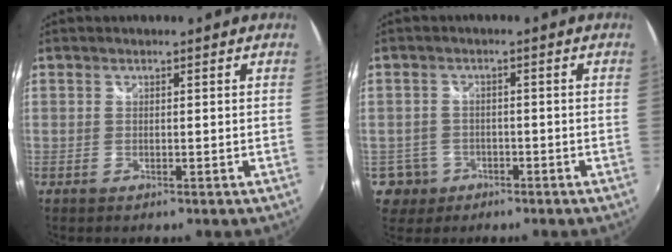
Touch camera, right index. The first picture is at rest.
{"total": 4.5, "force": [-1.9, 4.1, 0.2], "torque": [-0.017, 0.012, -0.030]}